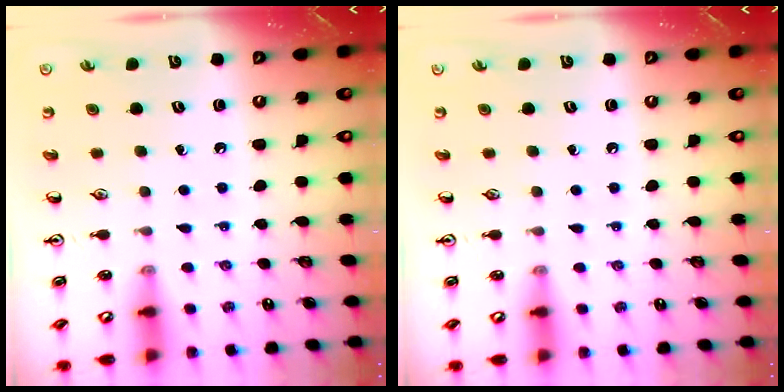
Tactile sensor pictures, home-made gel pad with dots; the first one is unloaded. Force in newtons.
{"total": 0.0}